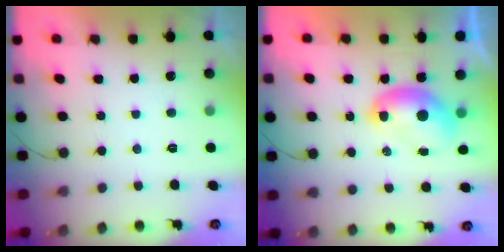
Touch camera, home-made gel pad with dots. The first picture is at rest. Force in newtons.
{"total": 7.8, "press": 7.8, "slide": 0.7}